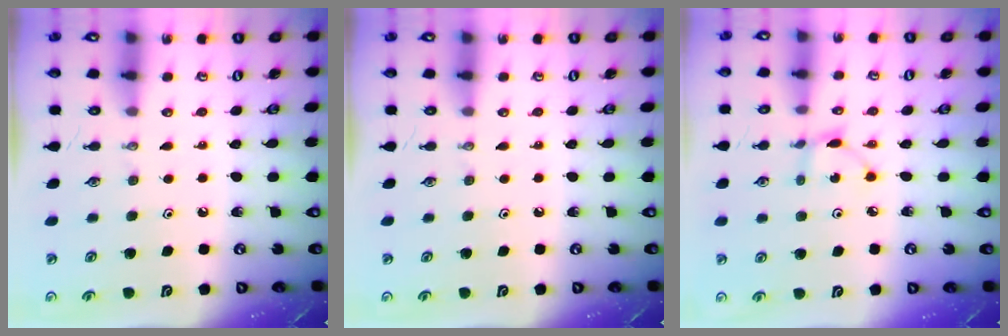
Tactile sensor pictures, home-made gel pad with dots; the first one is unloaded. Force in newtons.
{"total": 0.0}
{"total": 2.2, "press": 2.2, "slide": 0.1}